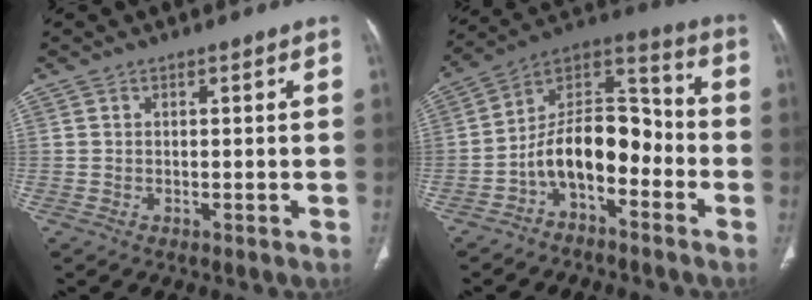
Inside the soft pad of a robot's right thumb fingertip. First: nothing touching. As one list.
[{"total": 13.7, "force": [-5.0, 7.9, 10.0], "torque": [-0.143, 0.087, -0.094]}]